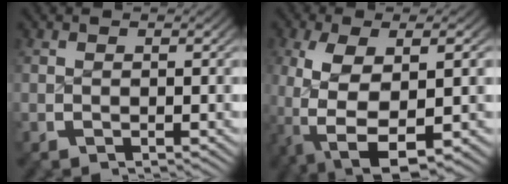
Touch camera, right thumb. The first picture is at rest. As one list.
[{"total": 11.0, "force": [-2.7, 6.1, 8.8], "torque": [-0.210, -0.052, -0.009]}]